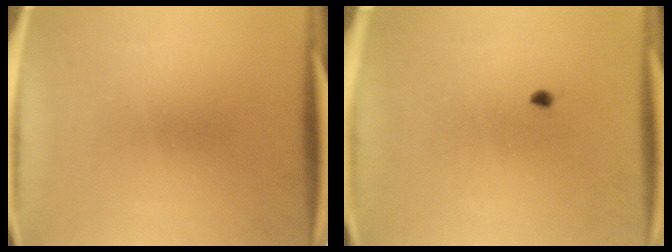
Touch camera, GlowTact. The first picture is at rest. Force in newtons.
{"total": 0.7}